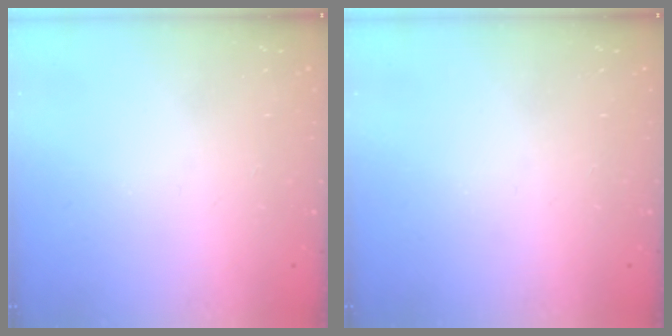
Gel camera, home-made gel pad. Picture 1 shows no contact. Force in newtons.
{"total": 0.0}